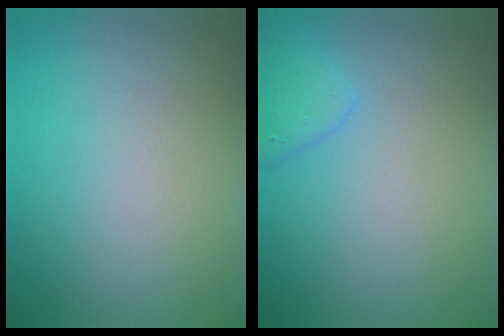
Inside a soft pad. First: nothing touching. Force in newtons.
{"total": 1.9, "press": 1.9, "slide": 0.1}